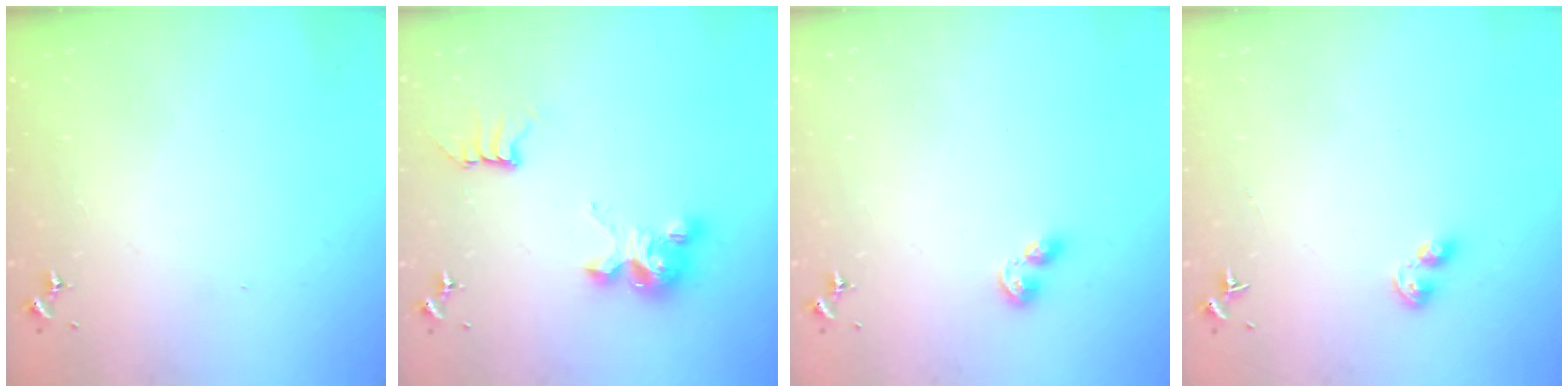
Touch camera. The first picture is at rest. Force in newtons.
{"total": 8.6, "press": 8.6, "slide": 0.2}
{"total": 6.6, "press": 6.6, "slide": 0.7}
{"total": 3.9, "press": 3.9, "slide": 0.4}